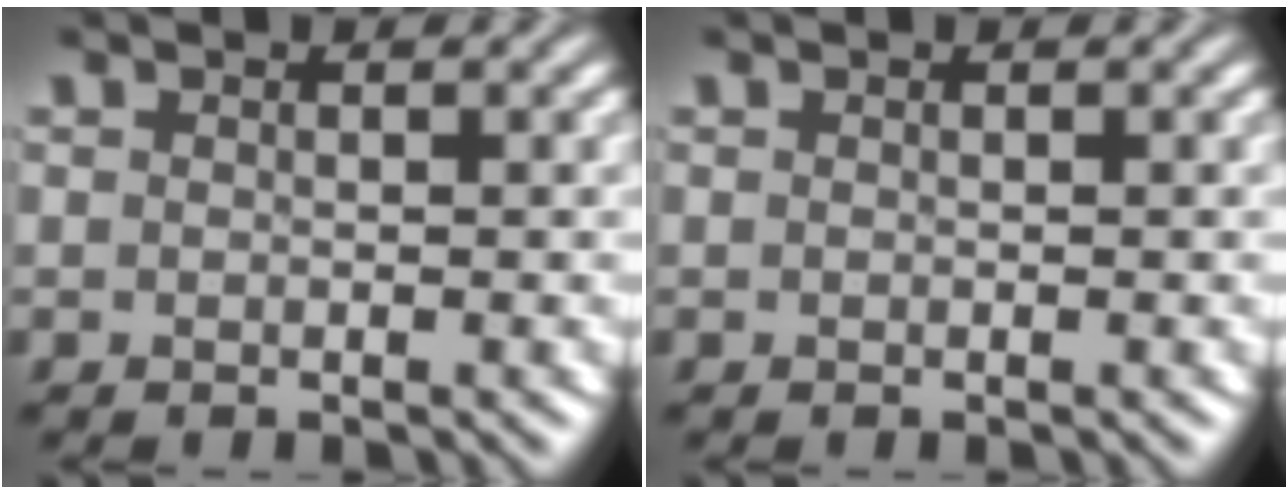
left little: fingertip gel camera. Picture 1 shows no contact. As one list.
[{"total": 0.0}]